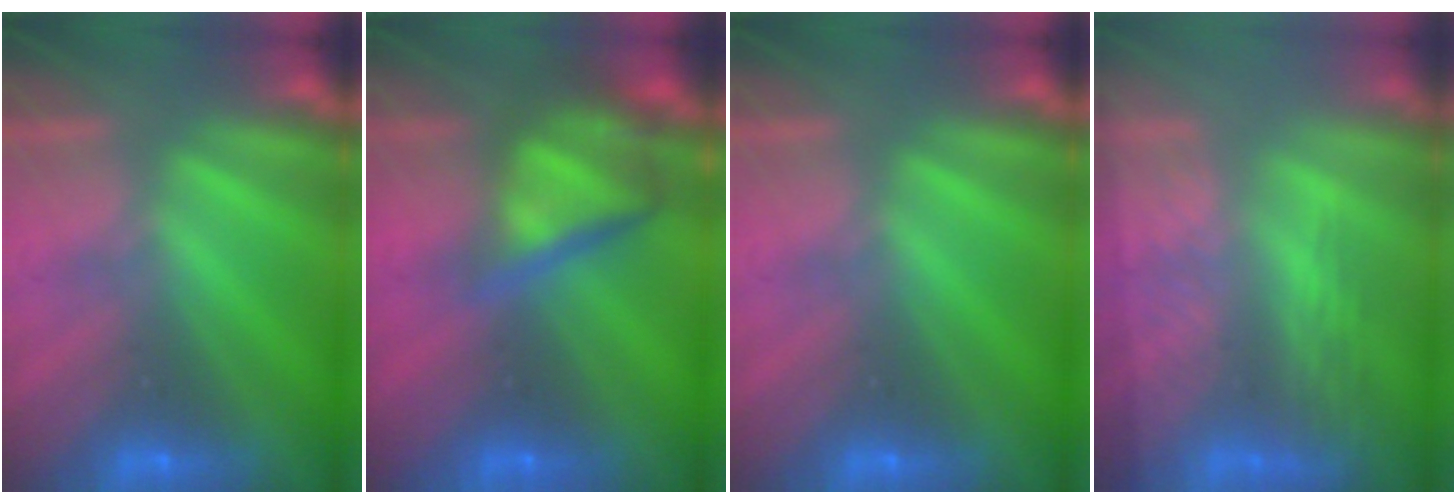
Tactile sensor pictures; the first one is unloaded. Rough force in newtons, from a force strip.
{"total": 6.5}
{"total": 0.0}
{"total": 2.9}